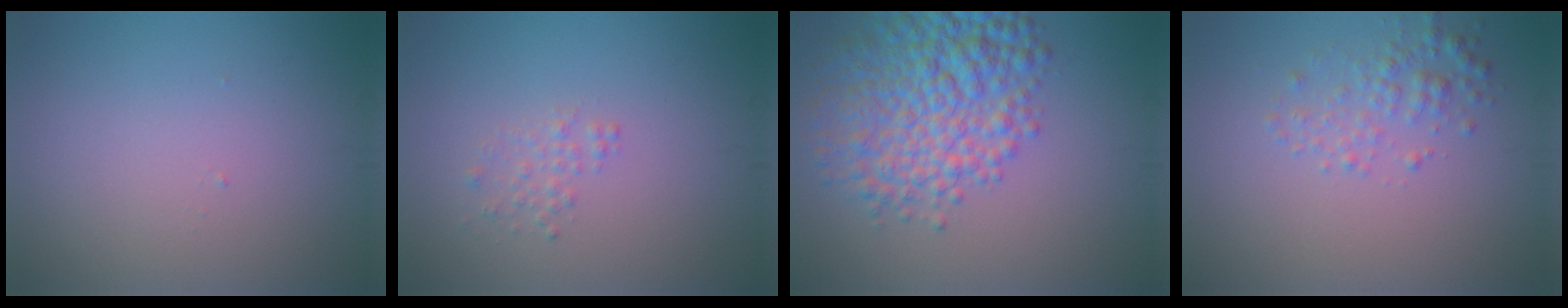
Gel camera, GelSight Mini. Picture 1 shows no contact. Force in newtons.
{"total": 1.1, "press": 1.1, "slide": 0.0}
{"total": 8.1, "press": 8.1, "slide": 0.2}
{"total": 2.3, "press": 2.3, "slide": 0.1}